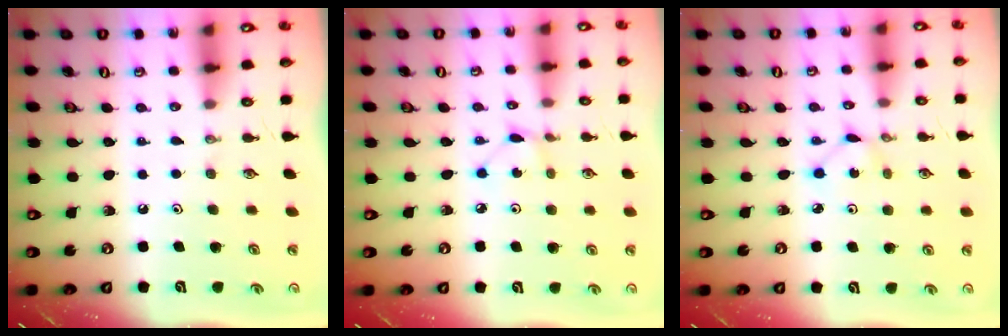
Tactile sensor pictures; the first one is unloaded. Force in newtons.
{"total": 1.3, "press": 1.3, "slide": 0.1}
{"total": 1.3, "press": 1.3, "slide": 0.2}